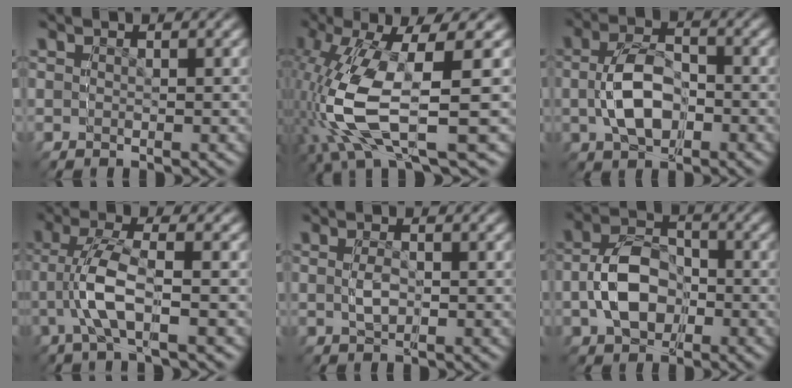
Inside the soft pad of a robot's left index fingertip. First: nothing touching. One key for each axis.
{"total": 9.1, "fx": 0.0, "fy": 4.6, "fz": 7.8, "tx": -0.190, "ty": 0.001, "tz": 0.018}
{"total": 2.9, "fx": -1.5, "fy": 2.3, "fz": 0.8, "tx": -0.038, "ty": -0.006, "tz": -0.024}
{"total": 3.4, "fx": -1.1, "fy": -0.2, "fz": 3.2, "tx": -0.065, "ty": 0.027, "tz": -0.020}
{"total": 1.3, "fx": -0.4, "fy": -0.2, "fz": 1.2, "tx": -0.025, "ty": 0.000, "tz": -0.005}
{"total": 4.1, "fx": -1.9, "fy": 3.6, "fz": 0.5, "tx": -0.032, "ty": -0.023, "tz": -0.021}